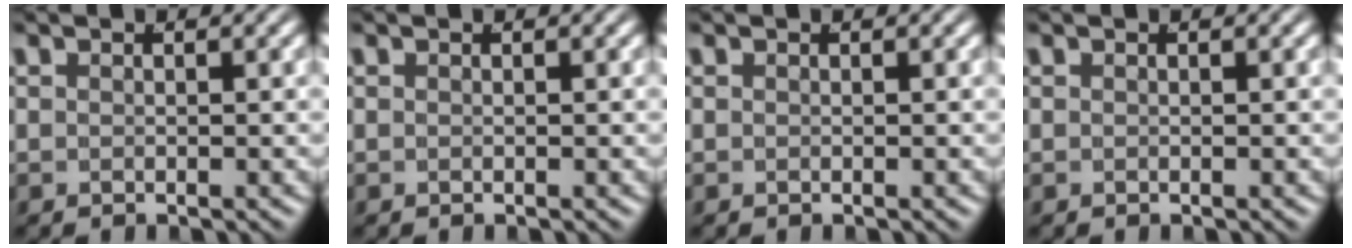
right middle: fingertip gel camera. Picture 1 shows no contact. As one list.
[{"total": 0.0}, {"total": 0.0}, {"total": 0.0}]